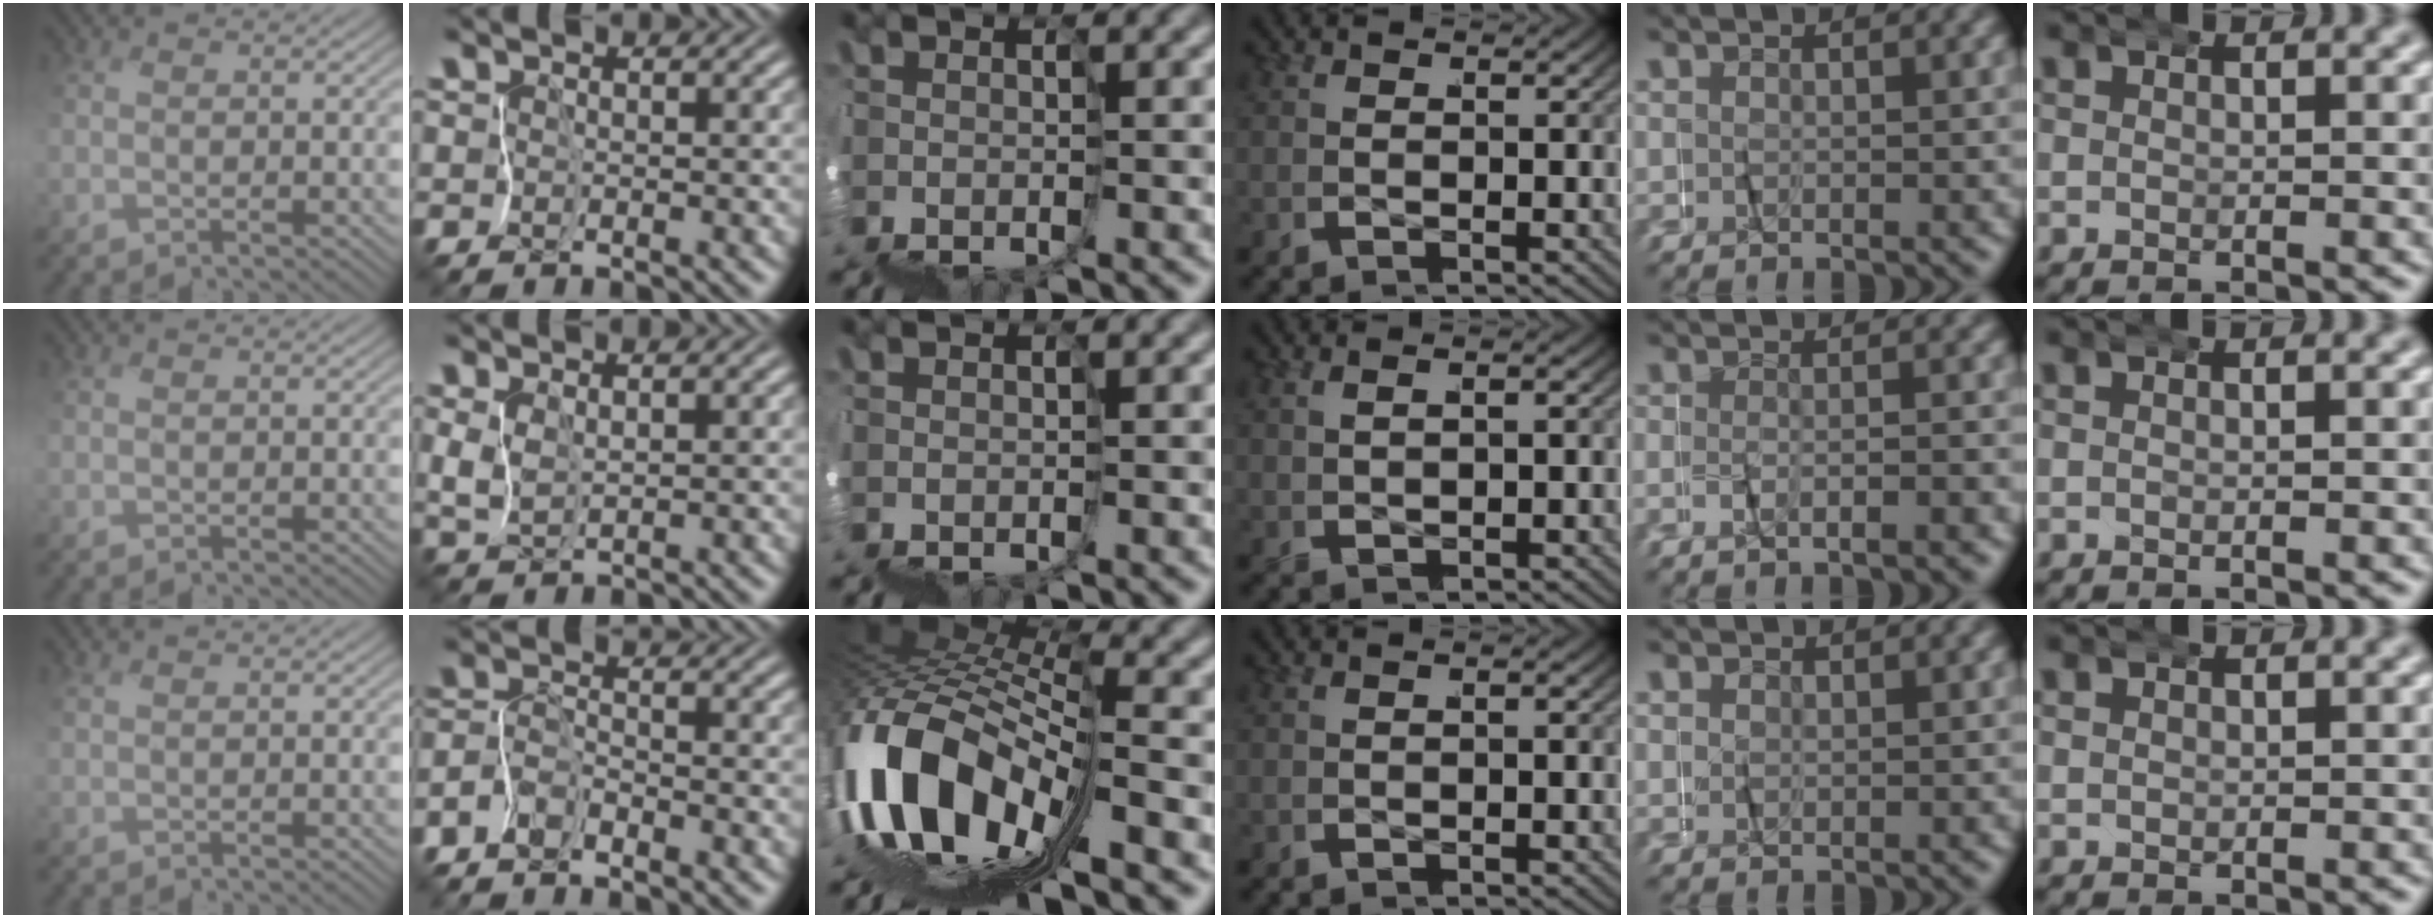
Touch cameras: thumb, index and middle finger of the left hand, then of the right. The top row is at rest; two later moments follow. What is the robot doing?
{"motion": "wrap", "object": "felt sheet"}